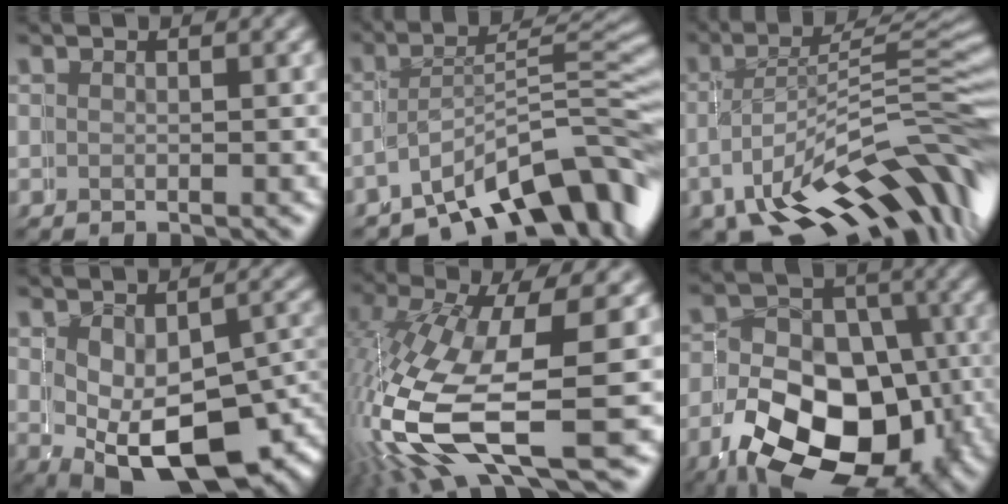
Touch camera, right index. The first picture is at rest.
{"total": 9.2, "force": [-5.6, 3.6, 6.3], "torque": [-0.062, -0.017, -0.078]}
{"total": 11.3, "force": [-5.4, 5.2, 8.5], "torque": [-0.115, -0.029, -0.064]}
{"total": 7.4, "force": [-1.7, 4.2, 5.9], "torque": [-0.102, -0.037, -0.012]}
{"total": 10.3, "force": [-3.2, 5.4, 8.2], "torque": [-0.198, -0.060, -0.017]}
{"total": 15.4, "force": [-5.7, 10.9, 9.2], "torque": [-0.135, -0.062, -0.067]}